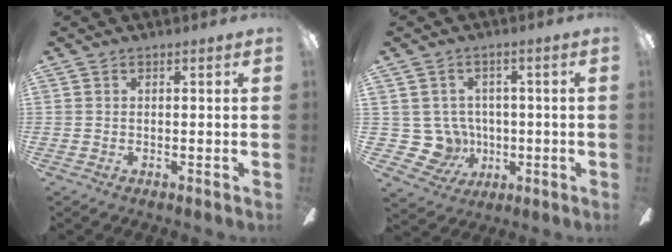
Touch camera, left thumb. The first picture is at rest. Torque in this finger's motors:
{"motor_torque": [-0.26, 0.37, -0.26, 0.07, 0.00]}